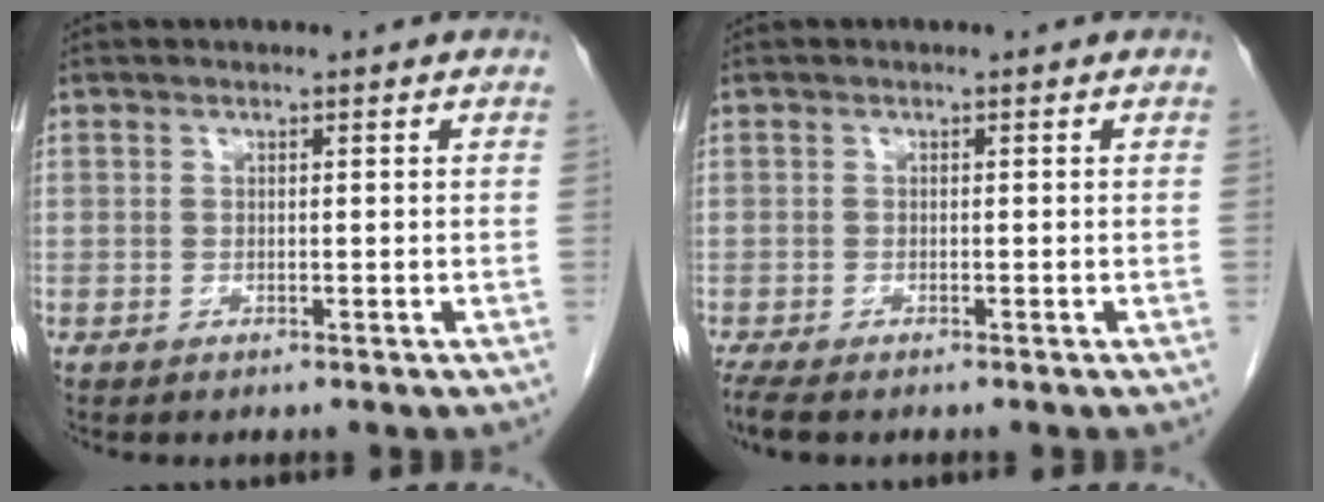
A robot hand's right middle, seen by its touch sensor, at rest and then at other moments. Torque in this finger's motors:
{"motor_torque": [0.38, -0.23, 0.04, 0.03]}